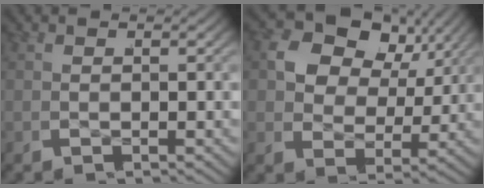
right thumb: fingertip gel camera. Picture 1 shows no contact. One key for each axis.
{"total": 12.1, "fx": 4.7, "fy": 8.3, "fz": 7.5, "tx": -0.155, "ty": -0.003, "tz": 0.071}